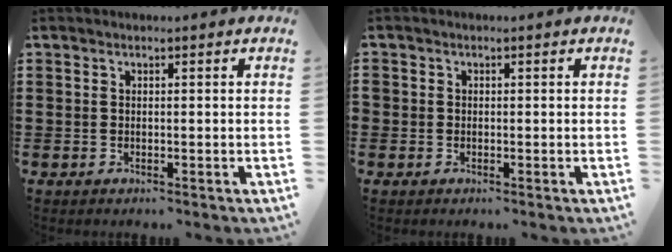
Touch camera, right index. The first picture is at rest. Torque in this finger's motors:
{"motor_torque": [2.14, 0.00, 1.05, 0.21]}